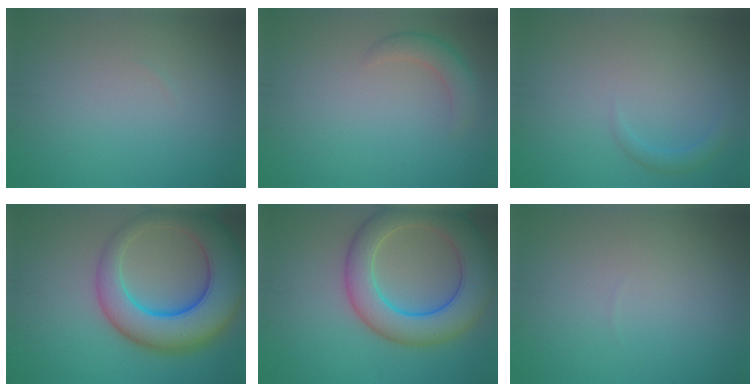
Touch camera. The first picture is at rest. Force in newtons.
{"total": 2.1, "press": 2.1, "slide": 0.2}
{"total": 1.3, "press": 1.3, "slide": 0.0}
{"total": 10.9, "press": 10.9, "slide": 0.7}
{"total": 9.0, "press": 9.0, "slide": 0.2}
{"total": 0.0}